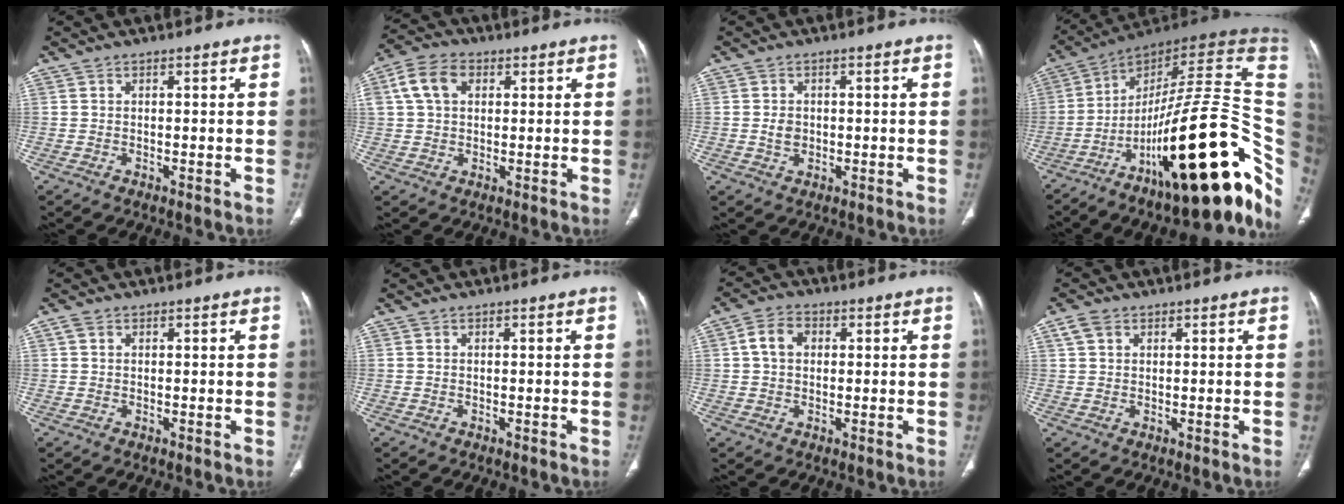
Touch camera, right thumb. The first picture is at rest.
{"total": 7.9, "force": [2.2, 5.6, 5.1], "torque": [-0.096, 0.016, 0.036]}
{"total": 2.6, "force": [0.0, 2.1, 1.5], "torque": [-0.018, 0.002, 0.002]}
{"total": 36.5, "force": [-11.1, 11.0, 33.0], "torque": [-0.399, 0.076, -0.167]}
{"total": 1.2, "force": [0.5, 0.9, 0.6], "torque": [-0.010, 0.005, 0.009]}
{"total": 0.0}
{"total": 5.2, "force": [0.9, 3.9, 3.3], "torque": [-0.051, 0.011, 0.013]}
{"total": 2.8, "force": [1.3, 1.9, 1.4], "torque": [-0.028, 0.007, 0.030]}